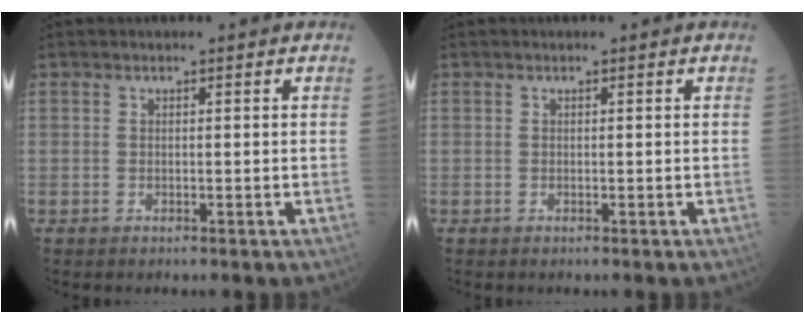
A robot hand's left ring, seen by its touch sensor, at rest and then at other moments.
{"total": 0.0}